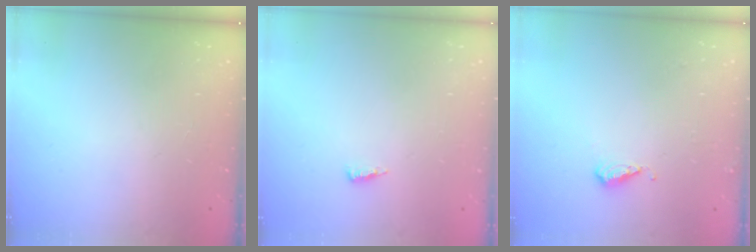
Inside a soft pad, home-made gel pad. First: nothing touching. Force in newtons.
{"total": 4.2, "press": 4.2, "slide": 0.6}
{"total": 5.0, "press": 4.8, "slide": 1.3}